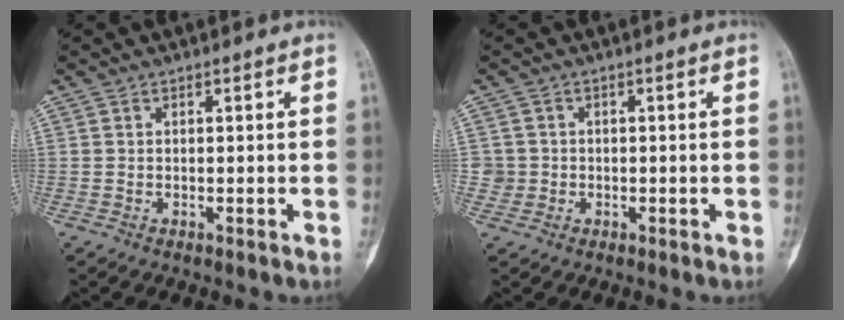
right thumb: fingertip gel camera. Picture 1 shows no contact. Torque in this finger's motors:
{"motor_torque": [0.34, 0.01, -0.07, 0.04, 0.00]}